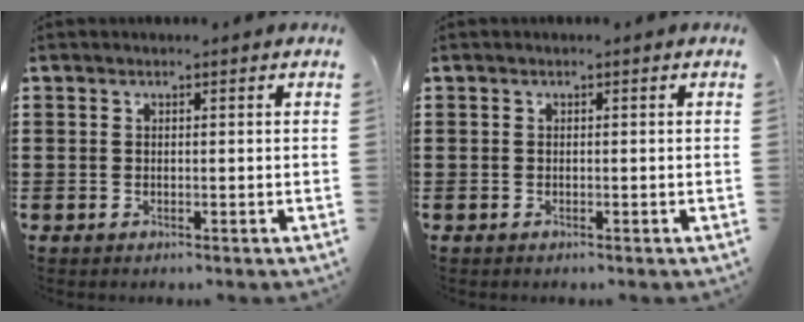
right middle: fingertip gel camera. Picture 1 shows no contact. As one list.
[{"total": 0.0}]